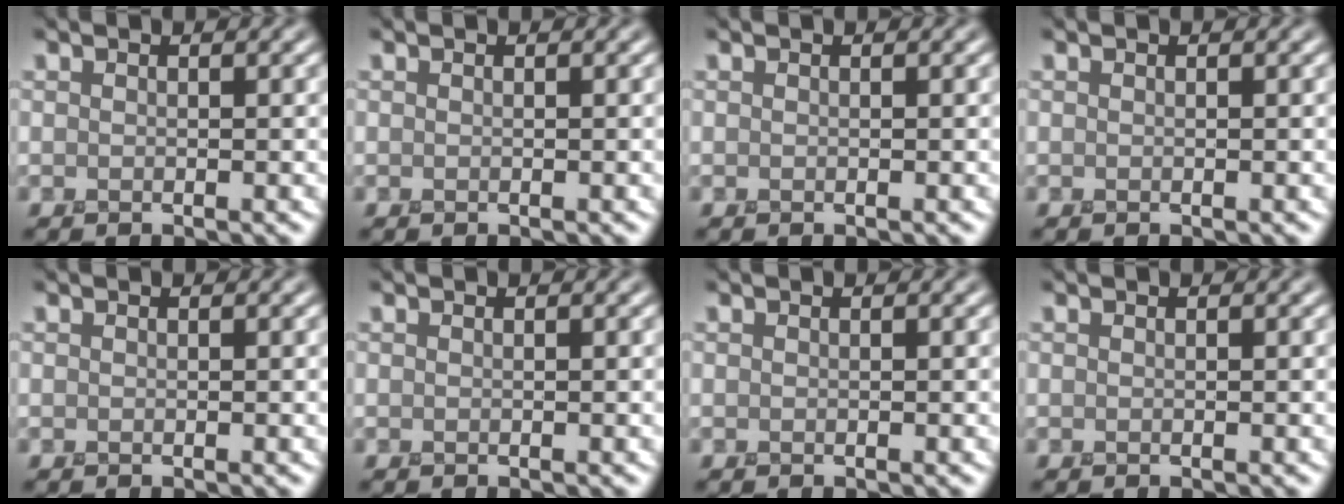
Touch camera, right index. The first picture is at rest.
{"total": 0.0}
{"total": 0.0}
{"total": 0.0}
{"total": 0.0}
{"total": 0.0}
{"total": 0.0}
{"total": 0.0}